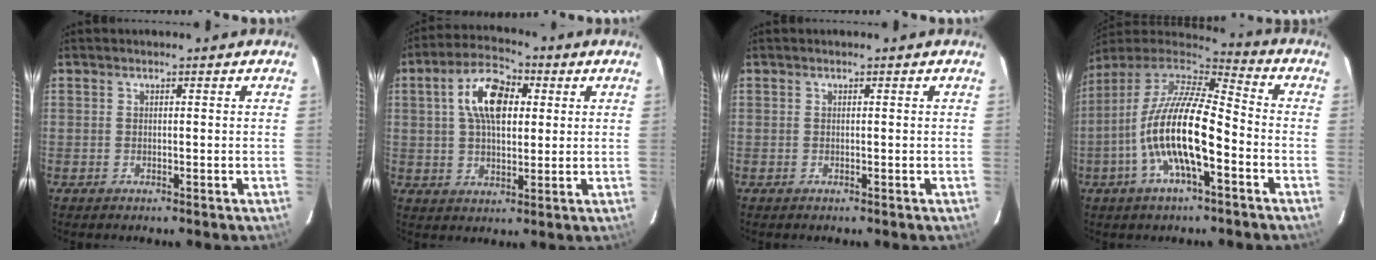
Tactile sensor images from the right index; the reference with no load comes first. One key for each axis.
{"total": 11.1, "fx": 2.8, "fy": 6.0, "fz": 8.9, "tx": -0.161, "ty": 0.027, "tz": 0.046}
{"total": 0.0}
{"total": 17.6, "fx": -5.6, "fy": 4.9, "fz": 16.0, "tx": -0.299, "ty": -0.012, "tz": -0.111}